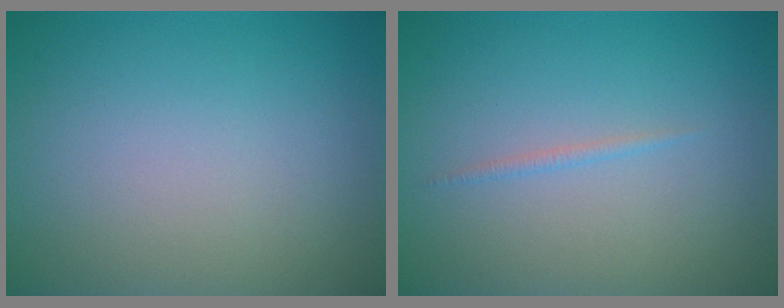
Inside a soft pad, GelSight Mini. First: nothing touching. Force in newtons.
{"total": 0.6, "press": 0.6, "slide": 0.0}